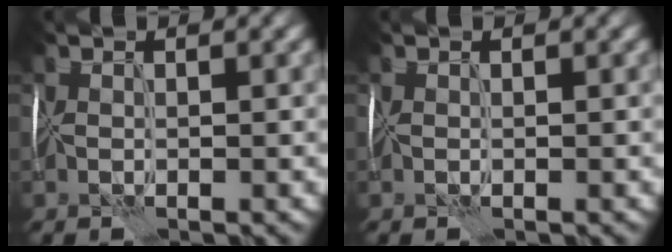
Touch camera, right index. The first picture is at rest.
{"total": 0.0}